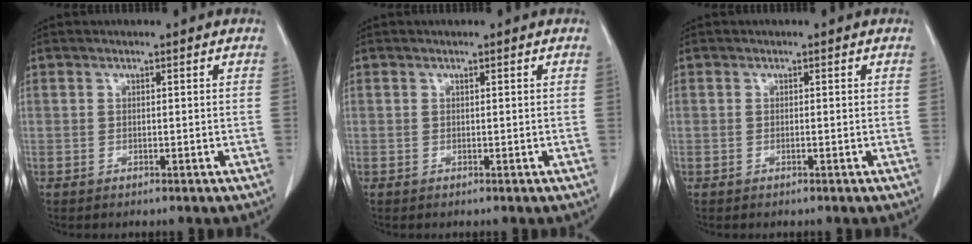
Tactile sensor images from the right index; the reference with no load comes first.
{"total": 0.0}
{"total": 0.0}